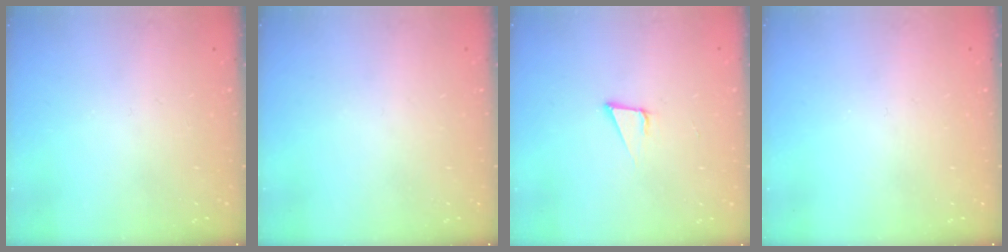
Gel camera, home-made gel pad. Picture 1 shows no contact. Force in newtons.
{"total": 0.0}
{"total": 4.0, "press": 3.4, "slide": 2.0}
{"total": 0.0}